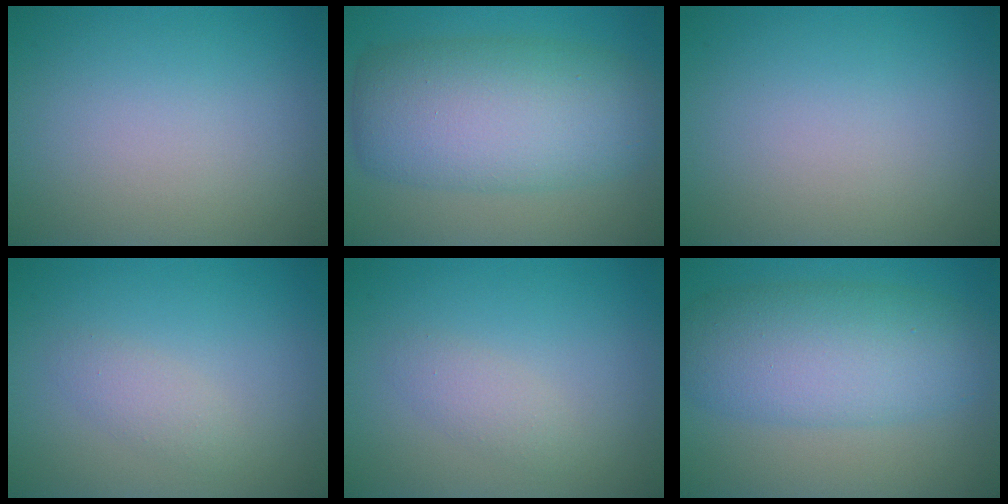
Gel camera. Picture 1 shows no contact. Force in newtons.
{"total": 9.4, "press": 9.4, "slide": 0.5}
{"total": 0.0}
{"total": 1.5, "press": 1.5, "slide": 0.0}
{"total": 1.5, "press": 1.5, "slide": 0.0}
{"total": 7.4, "press": 7.4, "slide": 0.2}